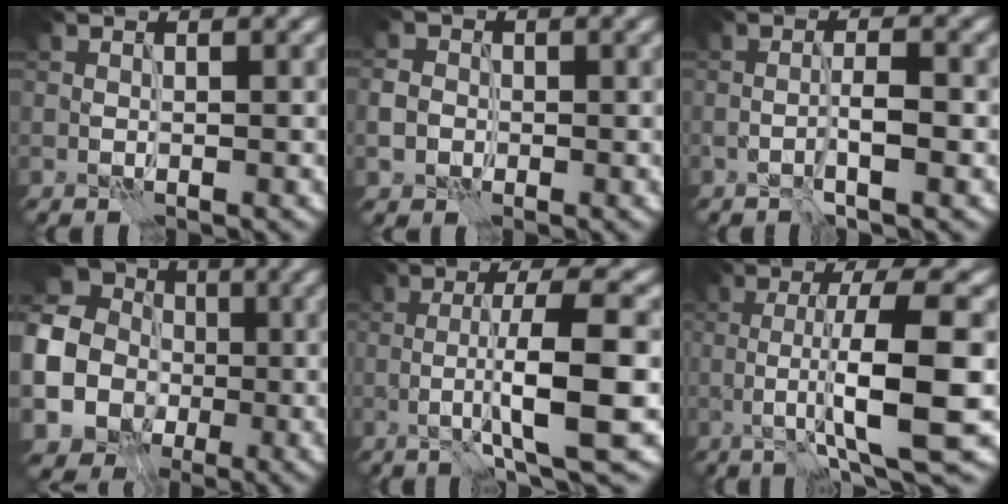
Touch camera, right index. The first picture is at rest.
{"total": 2.5, "force": [-0.4, 2.4, 0.9], "torque": [-0.023, 0.002, -0.007]}
{"total": 2.2, "force": [-0.7, 0.4, 2.1], "torque": [-0.032, 0.002, -0.013]}
{"total": 15.5, "force": [-1.2, 14.6, 5.3], "torque": [-0.155, -0.003, -0.046]}
{"total": 8.1, "force": [-1.4, 1.5, 7.8], "torque": [-0.110, 0.002, -0.022]}
{"total": 9.8, "force": [-1.5, 2.0, 9.4], "torque": [-0.127, 0.004, -0.026]}